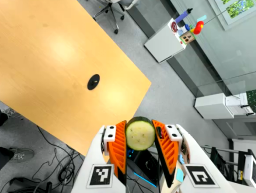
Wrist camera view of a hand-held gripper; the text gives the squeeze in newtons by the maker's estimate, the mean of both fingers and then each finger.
{"total": 10.4, "left": 10.1, "right": 10.7}